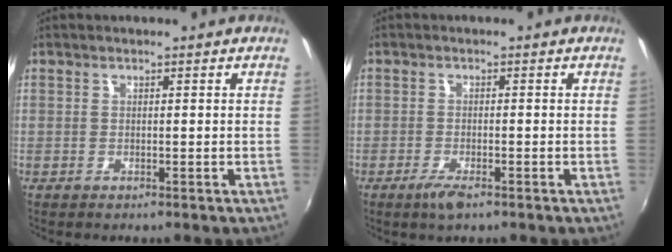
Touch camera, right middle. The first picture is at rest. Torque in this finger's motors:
{"motor_torque": [0.65, -0.60, 0.22, 0.09]}